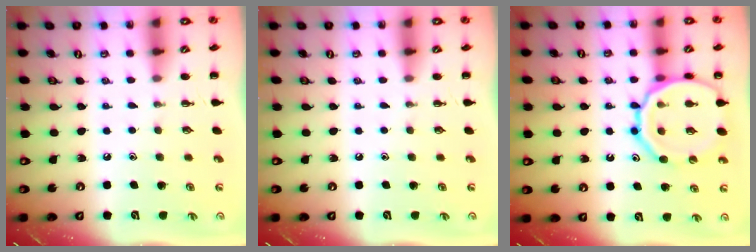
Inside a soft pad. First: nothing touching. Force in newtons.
{"total": 0.0}
{"total": 18.4, "press": 18.2, "slide": 2.2}